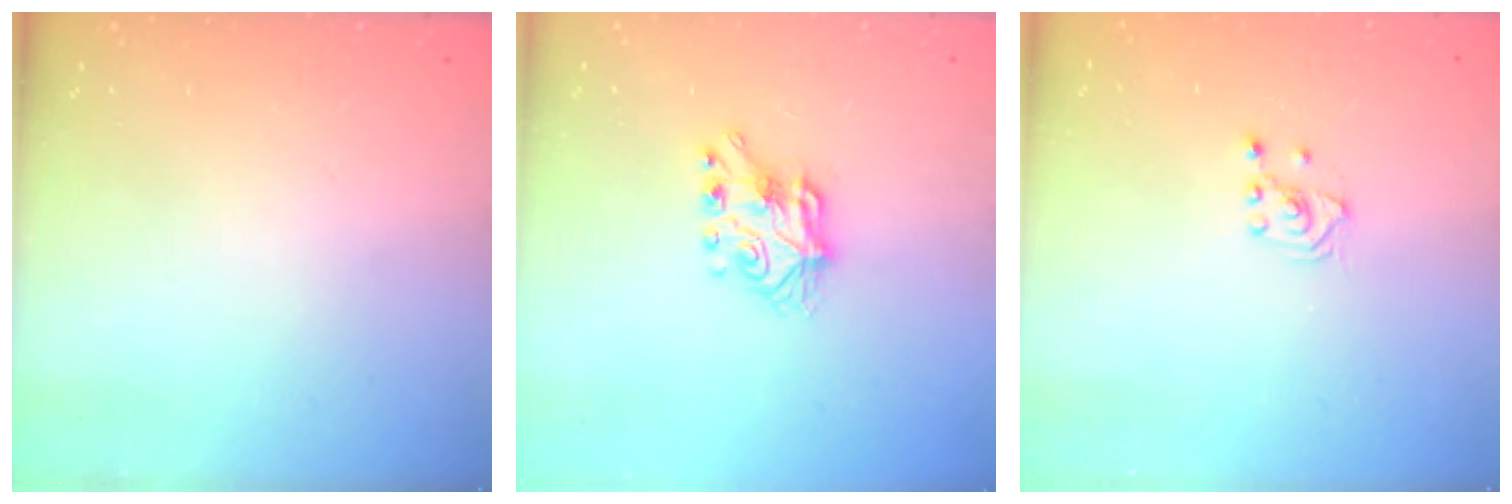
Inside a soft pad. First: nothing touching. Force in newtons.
{"total": 6.9, "press": 6.9, "slide": 0.5}
{"total": 2.1, "press": 2.1, "slide": 0.1}